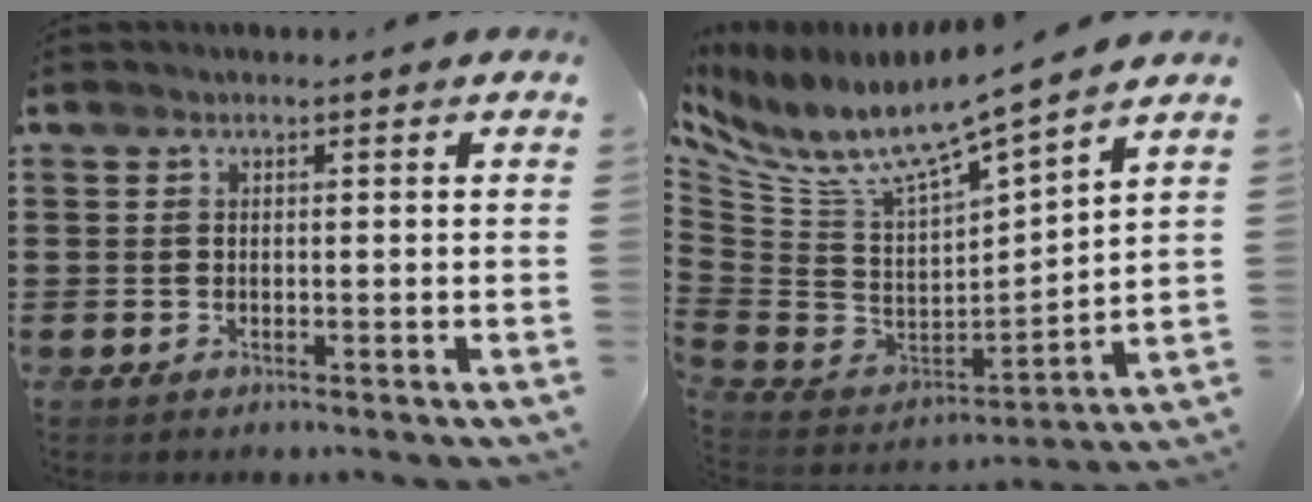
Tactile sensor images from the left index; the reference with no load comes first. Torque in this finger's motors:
{"motor_torque": [2.14, 0.00, 0.28, 0.18]}